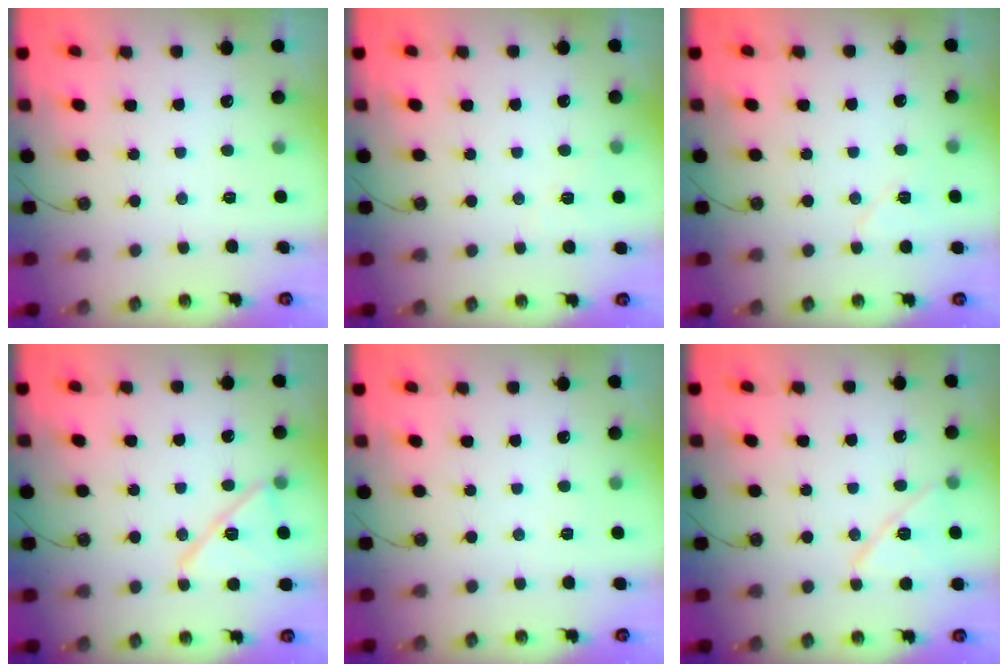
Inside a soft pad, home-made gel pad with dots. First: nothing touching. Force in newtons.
{"total": 3.5, "press": 3.2, "slide": 1.4}
{"total": 7.0, "press": 7.0, "slide": 0.6}
{"total": 13.6, "press": 13.6, "slide": 0.6}
{"total": 2.6, "press": 1.3, "slide": 2.2}
{"total": 11.8, "press": 11.8, "slide": 0.9}